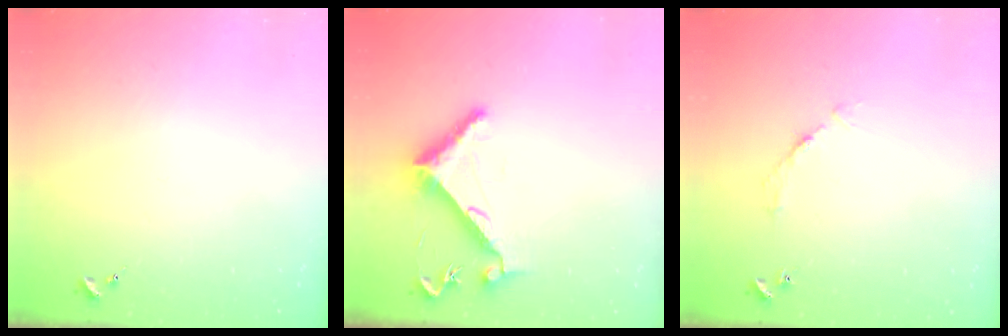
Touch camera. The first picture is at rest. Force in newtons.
{"total": 8.6, "press": 8.6, "slide": 0.7}
{"total": 2.7, "press": 2.7, "slide": 0.4}